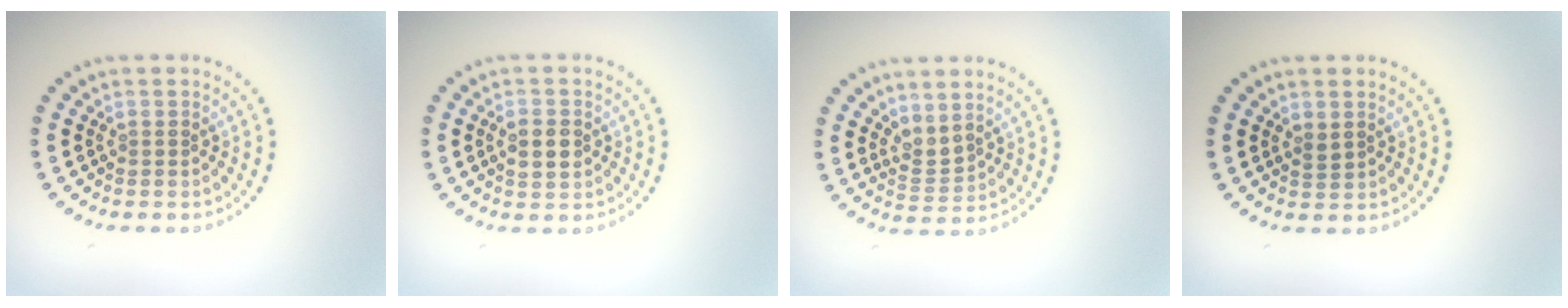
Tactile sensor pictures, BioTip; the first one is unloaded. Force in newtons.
{"total": 2.2, "press": 2.2, "slide": 0.1}
{"total": 1.8, "press": 1.3, "slide": 1.2}
{"total": 0.8, "press": 0.7, "slide": 0.4}